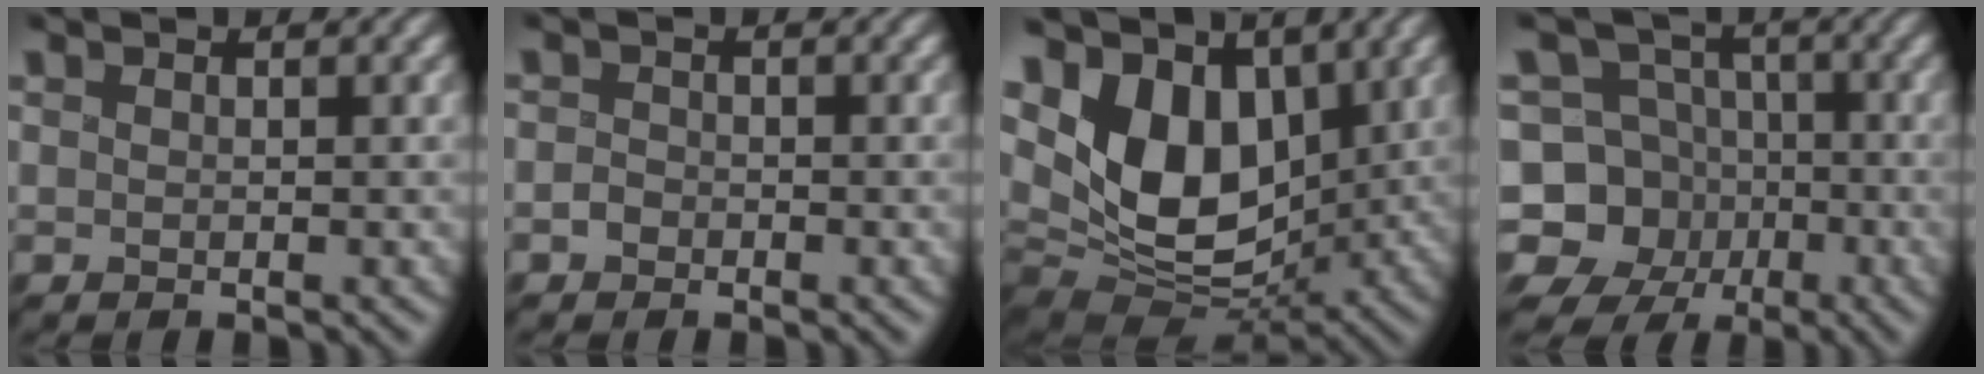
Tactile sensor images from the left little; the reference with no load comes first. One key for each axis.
{"total": 1.2, "fx": -0.9, "fy": 0.8, "fz": 0.2, "tx": 0.004, "ty": -0.001, "tz": -0.025}
{"total": 10.3, "fx": 2.6, "fy": 6.9, "fz": 7.2, "tx": -0.145, "ty": 0.004, "tz": 0.029}
{"total": 11.2, "fx": -4.9, "fy": 9.4, "fz": 3.4, "tx": -0.060, "ty": -0.005, "tz": -0.109}